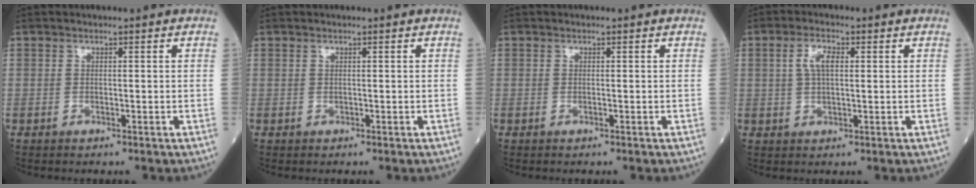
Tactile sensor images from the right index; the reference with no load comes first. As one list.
[{"total": 0.0}, {"total": 0.0}, {"total": 4.0, "force": [1.1, 1.6, 3.5], "torque": [-0.073, 0.010, 0.022]}]